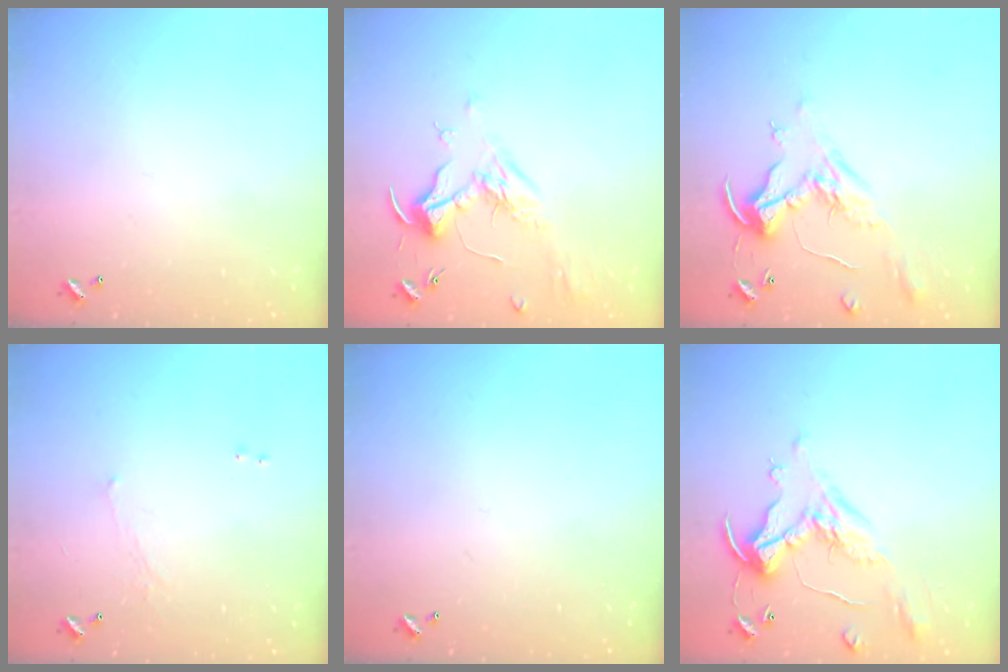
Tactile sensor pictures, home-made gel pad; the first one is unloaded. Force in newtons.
{"total": 1.8, "press": 1.6, "slide": 0.9}
{"total": 0.8, "press": 0.5, "slide": 0.6}
{"total": 0.6, "press": 0.2, "slide": 0.5}
{"total": 0.0}
{"total": 1.8, "press": 1.5, "slide": 1.1}